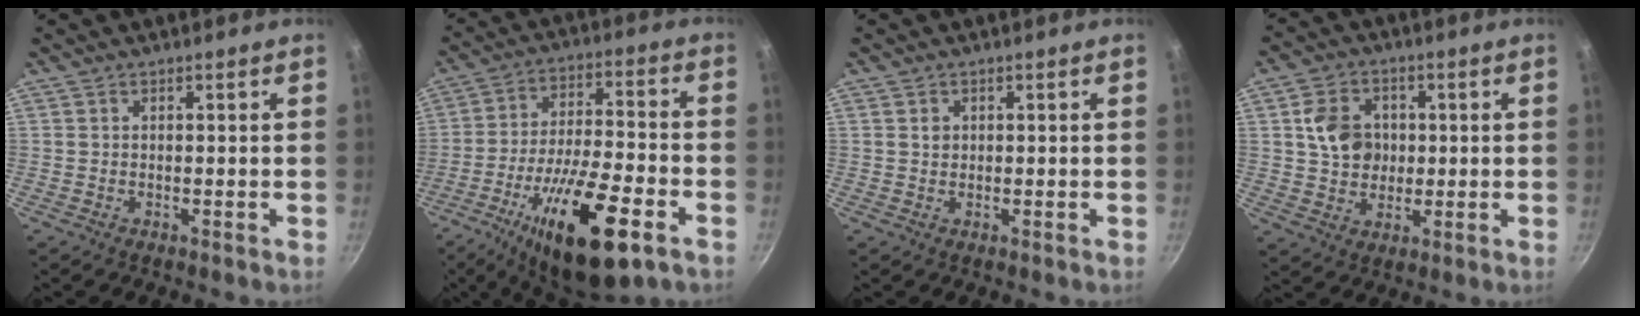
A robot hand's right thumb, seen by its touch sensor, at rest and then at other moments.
{"total": 21.5, "force": [-10.3, 7.0, 17.5], "torque": [-0.289, 0.028, -0.168]}
{"total": 1.5, "force": [0.5, 1.2, 0.6], "torque": [-0.009, 0.002, 0.009]}
{"total": 9.3, "force": [1.6, 7.7, 4.9], "torque": [-0.058, 0.003, 0.025]}